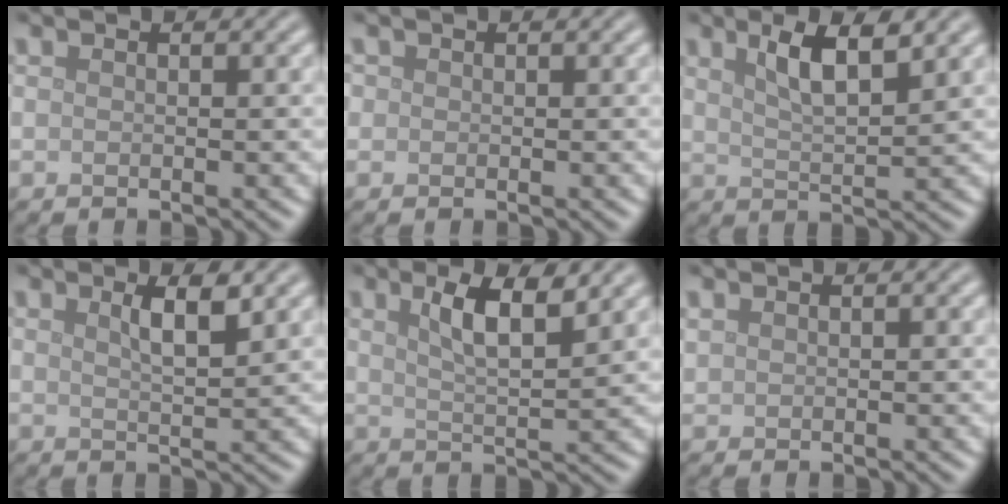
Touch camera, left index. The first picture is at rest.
{"total": 0.6, "force": [0.1, 0.6, 0.1], "torque": [0.005, 0.001, -0.002]}
{"total": 4.4, "force": [2.5, 1.1, 3.5], "torque": [-0.059, 0.003, 0.043]}
{"total": 2.9, "force": [1.5, 0.7, 2.4], "torque": [-0.036, 0.002, 0.024]}
{"total": 4.7, "force": [2.4, 1.2, 3.9], "torque": [-0.068, 0.002, 0.041]}
{"total": 0.6, "force": [0.5, 0.2, 0.1], "torque": [-0.004, 0.001, 0.015]}